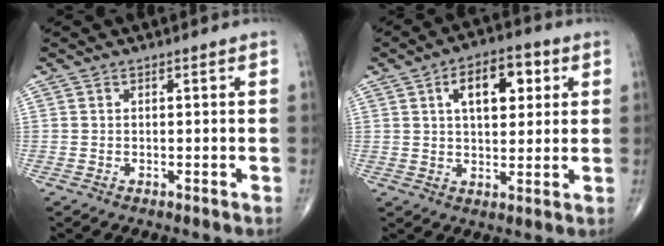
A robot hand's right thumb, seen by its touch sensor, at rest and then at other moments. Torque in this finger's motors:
{"motor_torque": [0.22, 0.78, 0.40, -0.10, 0.03]}